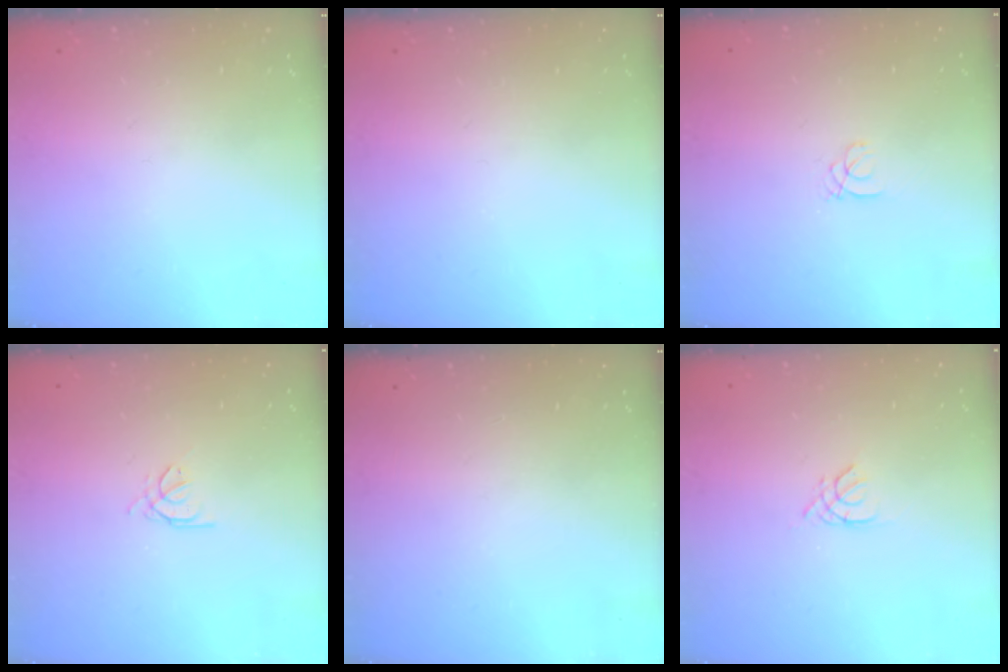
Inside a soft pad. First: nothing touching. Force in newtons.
{"total": 0.0}
{"total": 1.0, "press": 1.0, "slide": 0.1}
{"total": 1.4, "press": 1.3, "slide": 0.3}
{"total": 0.0}
{"total": 1.3, "press": 1.3, "slide": 0.3}